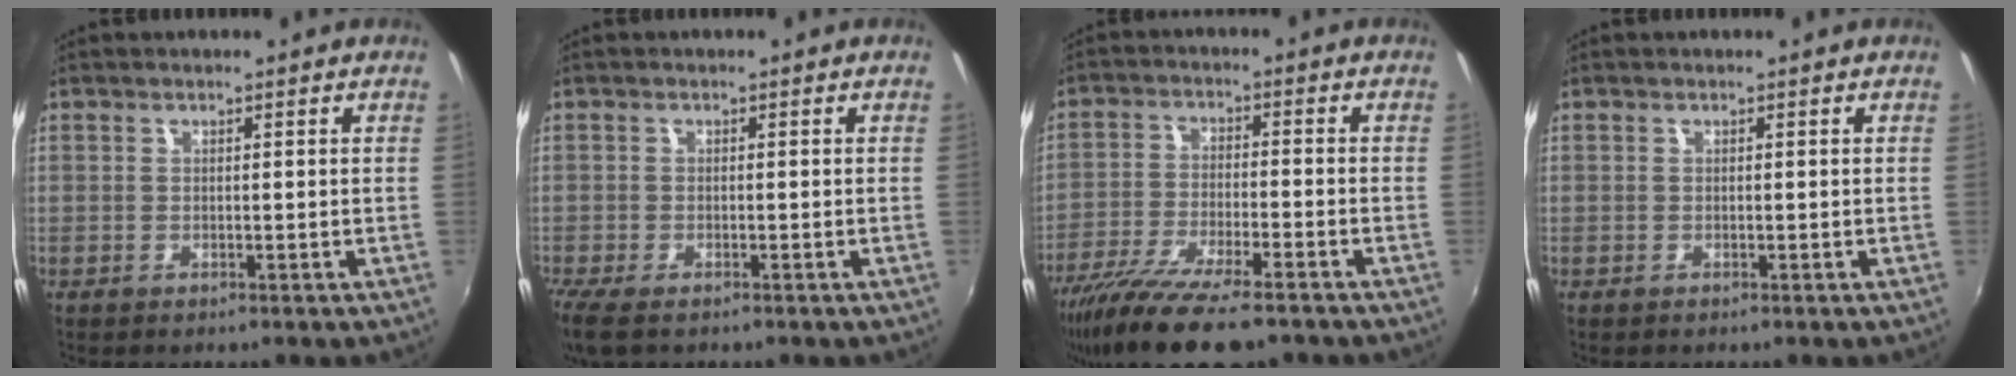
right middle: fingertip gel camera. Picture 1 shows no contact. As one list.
[{"total": 5.4, "force": [-3.8, 1.7, 3.4], "torque": [-0.081, -0.025, -0.070]}, {"total": 15.8, "force": [-12.1, 3.4, 9.6], "torque": [-0.199, -0.044, -0.212]}, {"total": 0.0}]